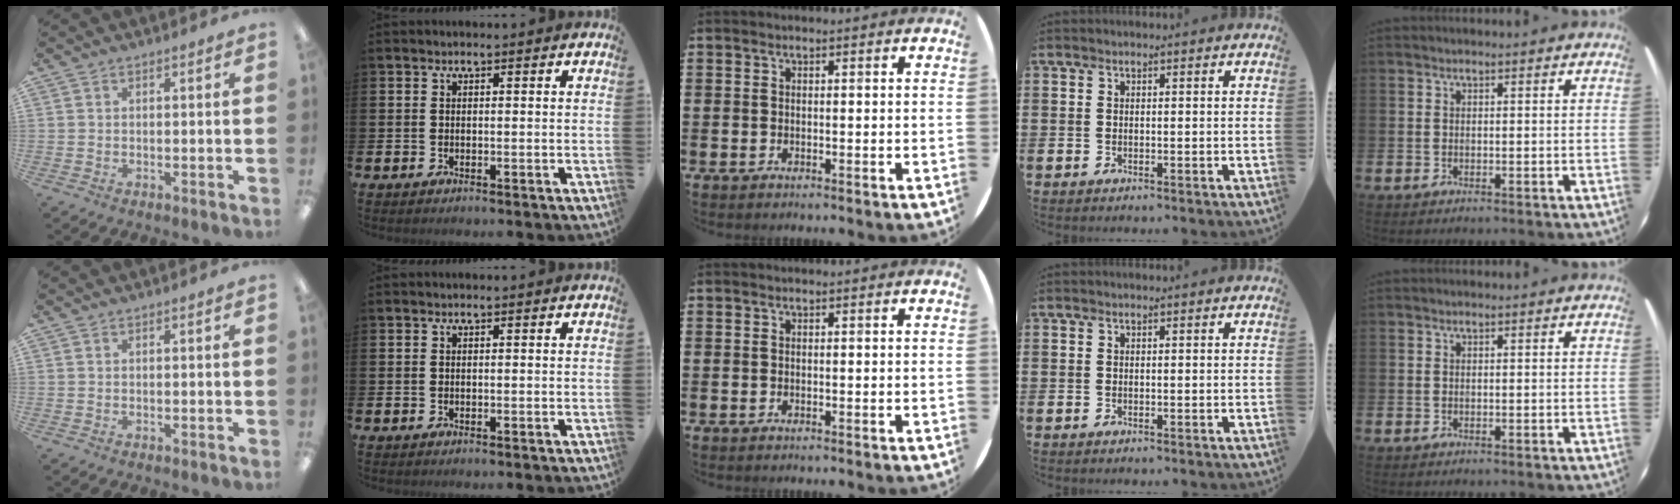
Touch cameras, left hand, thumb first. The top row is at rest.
{}